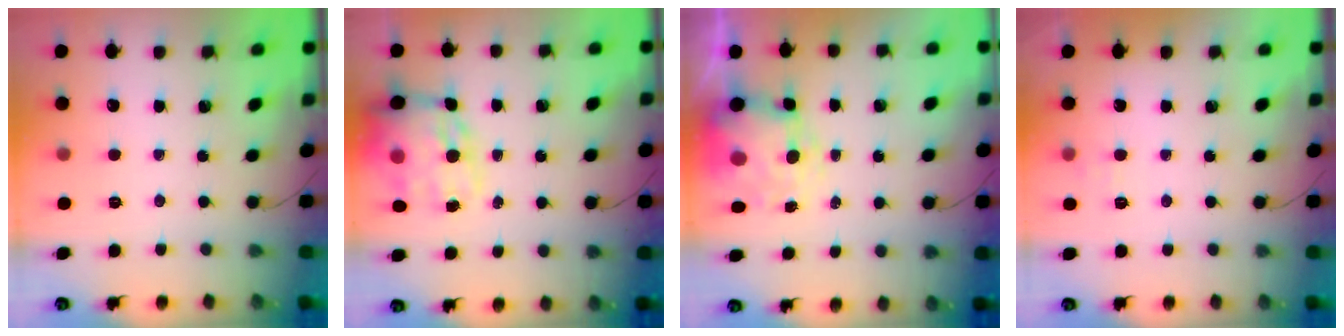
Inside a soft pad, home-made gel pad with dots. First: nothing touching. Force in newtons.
{"total": 18.7, "press": 18.1, "slide": 4.6}
{"total": 8.4, "press": 8.2, "slide": 1.5}
{"total": 5.0, "press": 4.8, "slide": 1.3}